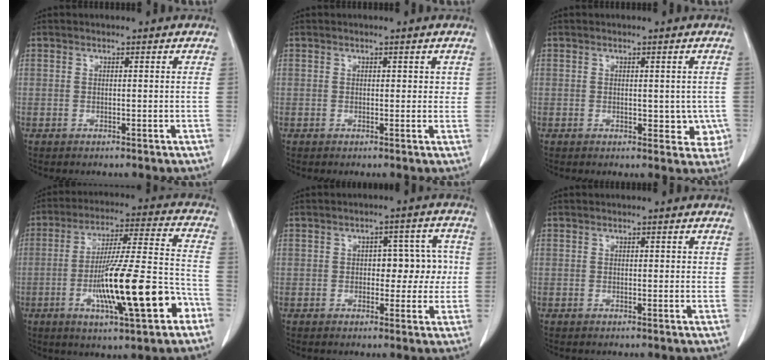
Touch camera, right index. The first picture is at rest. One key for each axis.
{"total": 1.6, "fx": 0.6, "fy": 1.2, "fz": 0.9, "tx": -0.004, "ty": 0.003, "tz": 0.006}
{"total": 4.4, "fx": -0.4, "fy": 2.7, "fz": 3.5, "tx": -0.017, "ty": -0.001, "tz": -0.003}
{"total": 17.9, "fx": -6.1, "fy": 1.8, "fz": 16.7, "tx": -0.288, "ty": -0.003, "tz": -0.095}
{"total": 6.1, "fx": 0.1, "fy": 3.6, "fz": 4.9, "tx": -0.050, "ty": 0.027, "tz": 0.006}
{"total": 1.1, "fx": 0.5, "fy": 0.7, "fz": 0.7, "tx": -0.003, "ty": 0.000, "tz": 0.005}